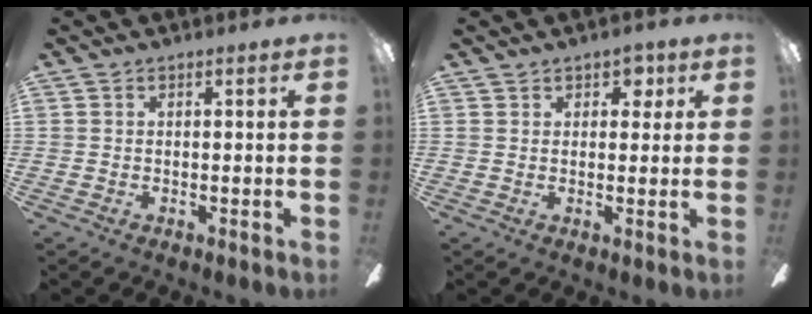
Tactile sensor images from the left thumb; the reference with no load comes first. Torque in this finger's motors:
{"motor_torque": [0.11, 0.21, -0.17, 0.00, 0.00]}